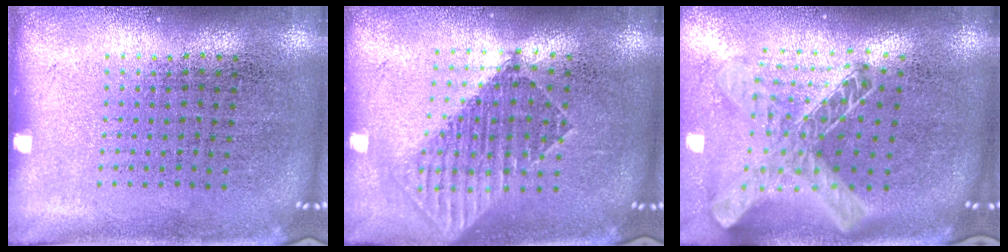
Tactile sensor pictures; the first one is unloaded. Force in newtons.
{"total": 1.7, "press": 1.4, "slide": 0.9}
{"total": 2.1, "press": 1.7, "slide": 1.2}